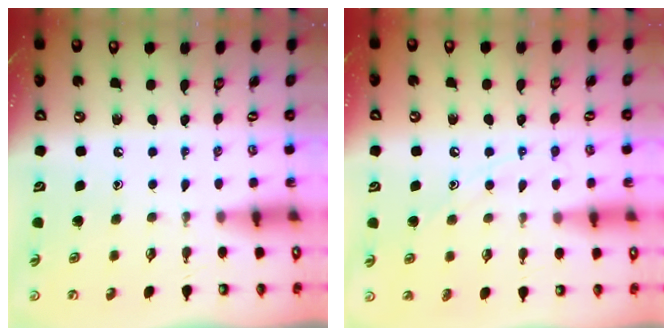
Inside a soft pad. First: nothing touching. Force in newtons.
{"total": 7.9, "press": 7.9, "slide": 0.7}